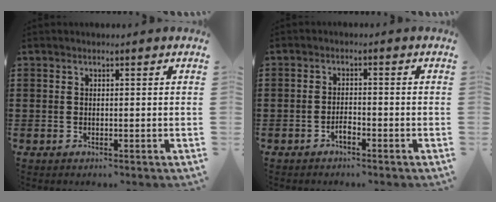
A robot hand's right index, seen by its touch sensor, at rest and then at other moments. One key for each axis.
{"total": 1.8, "fx": -1.3, "fy": 0.6, "fz": 1.1, "tx": -0.025, "ty": 0.001, "tz": -0.024}